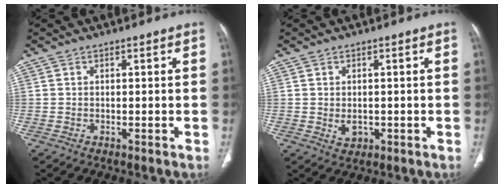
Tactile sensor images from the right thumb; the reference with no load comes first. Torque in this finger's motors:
{"motor_torque": [-0.66, -0.19, -0.26, 0.26, 0.09]}